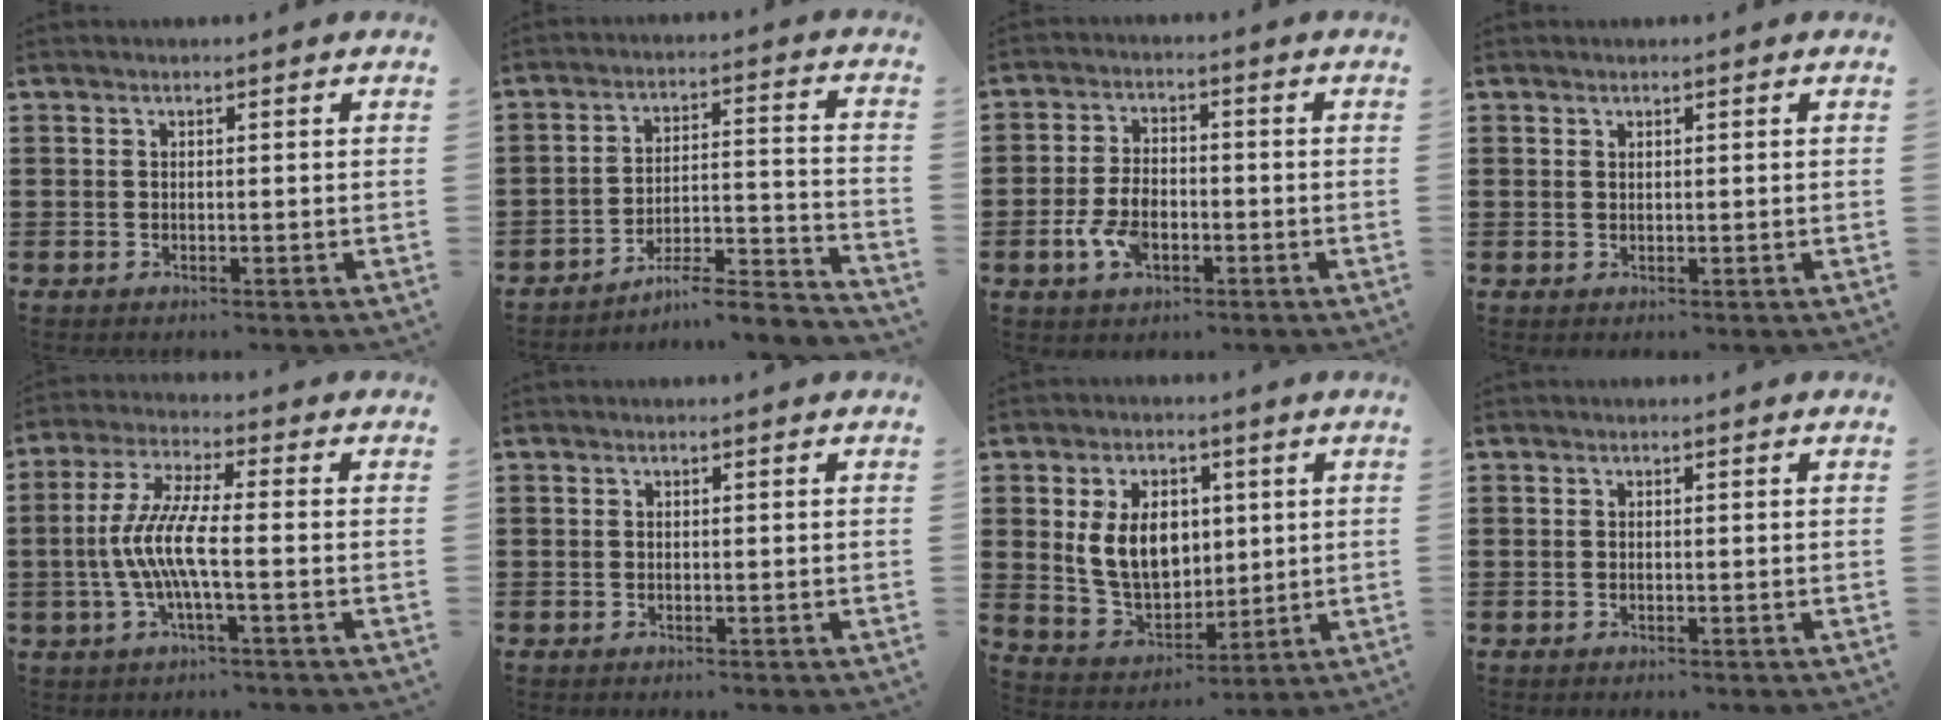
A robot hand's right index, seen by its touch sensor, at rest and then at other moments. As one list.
[{"total": 5.1, "force": [-4.7, 0.4, 1.9], "torque": [-0.035, -0.012, -0.096]}, {"total": 5.9, "force": [-2.1, 3.4, 4.3], "torque": [-0.101, 0.000, -0.042]}, {"total": 0.5, "force": [0.4, 0.4, 0.1], "torque": [-0.004, 0.001, 0.008]}, {"total": 8.0, "force": [-1.8, 1.3, 7.7], "torque": [-0.175, -0.015, -0.044]}, {"total": 0.0}, {"total": 9.6, "force": [1.8, 6.7, 6.6], "torque": [-0.155, 0.012, 0.031]}, {"total": 0.0}]